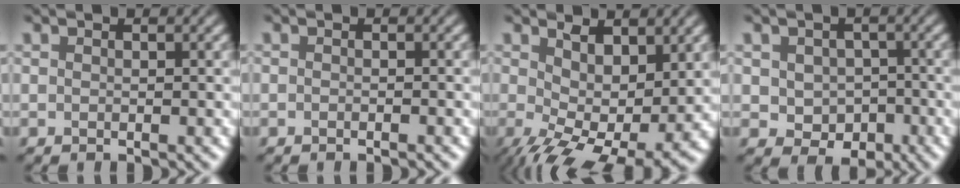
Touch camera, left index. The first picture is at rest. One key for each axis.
{"total": 0.7, "fx": -0.6, "fy": -0.1, "fz": 0.2, "tx": -0.002, "ty": 0.002, "tz": -0.012}
{"total": 6.5, "fx": 0.2, "fy": 2.8, "fz": 5.9, "tx": -0.103, "ty": -0.012, "tz": 0.006}
{"total": 3.8, "fx": -0.8, "fy": 3.1, "fz": 2.1, "tx": -0.033, "ty": -0.008, "tz": -0.007}